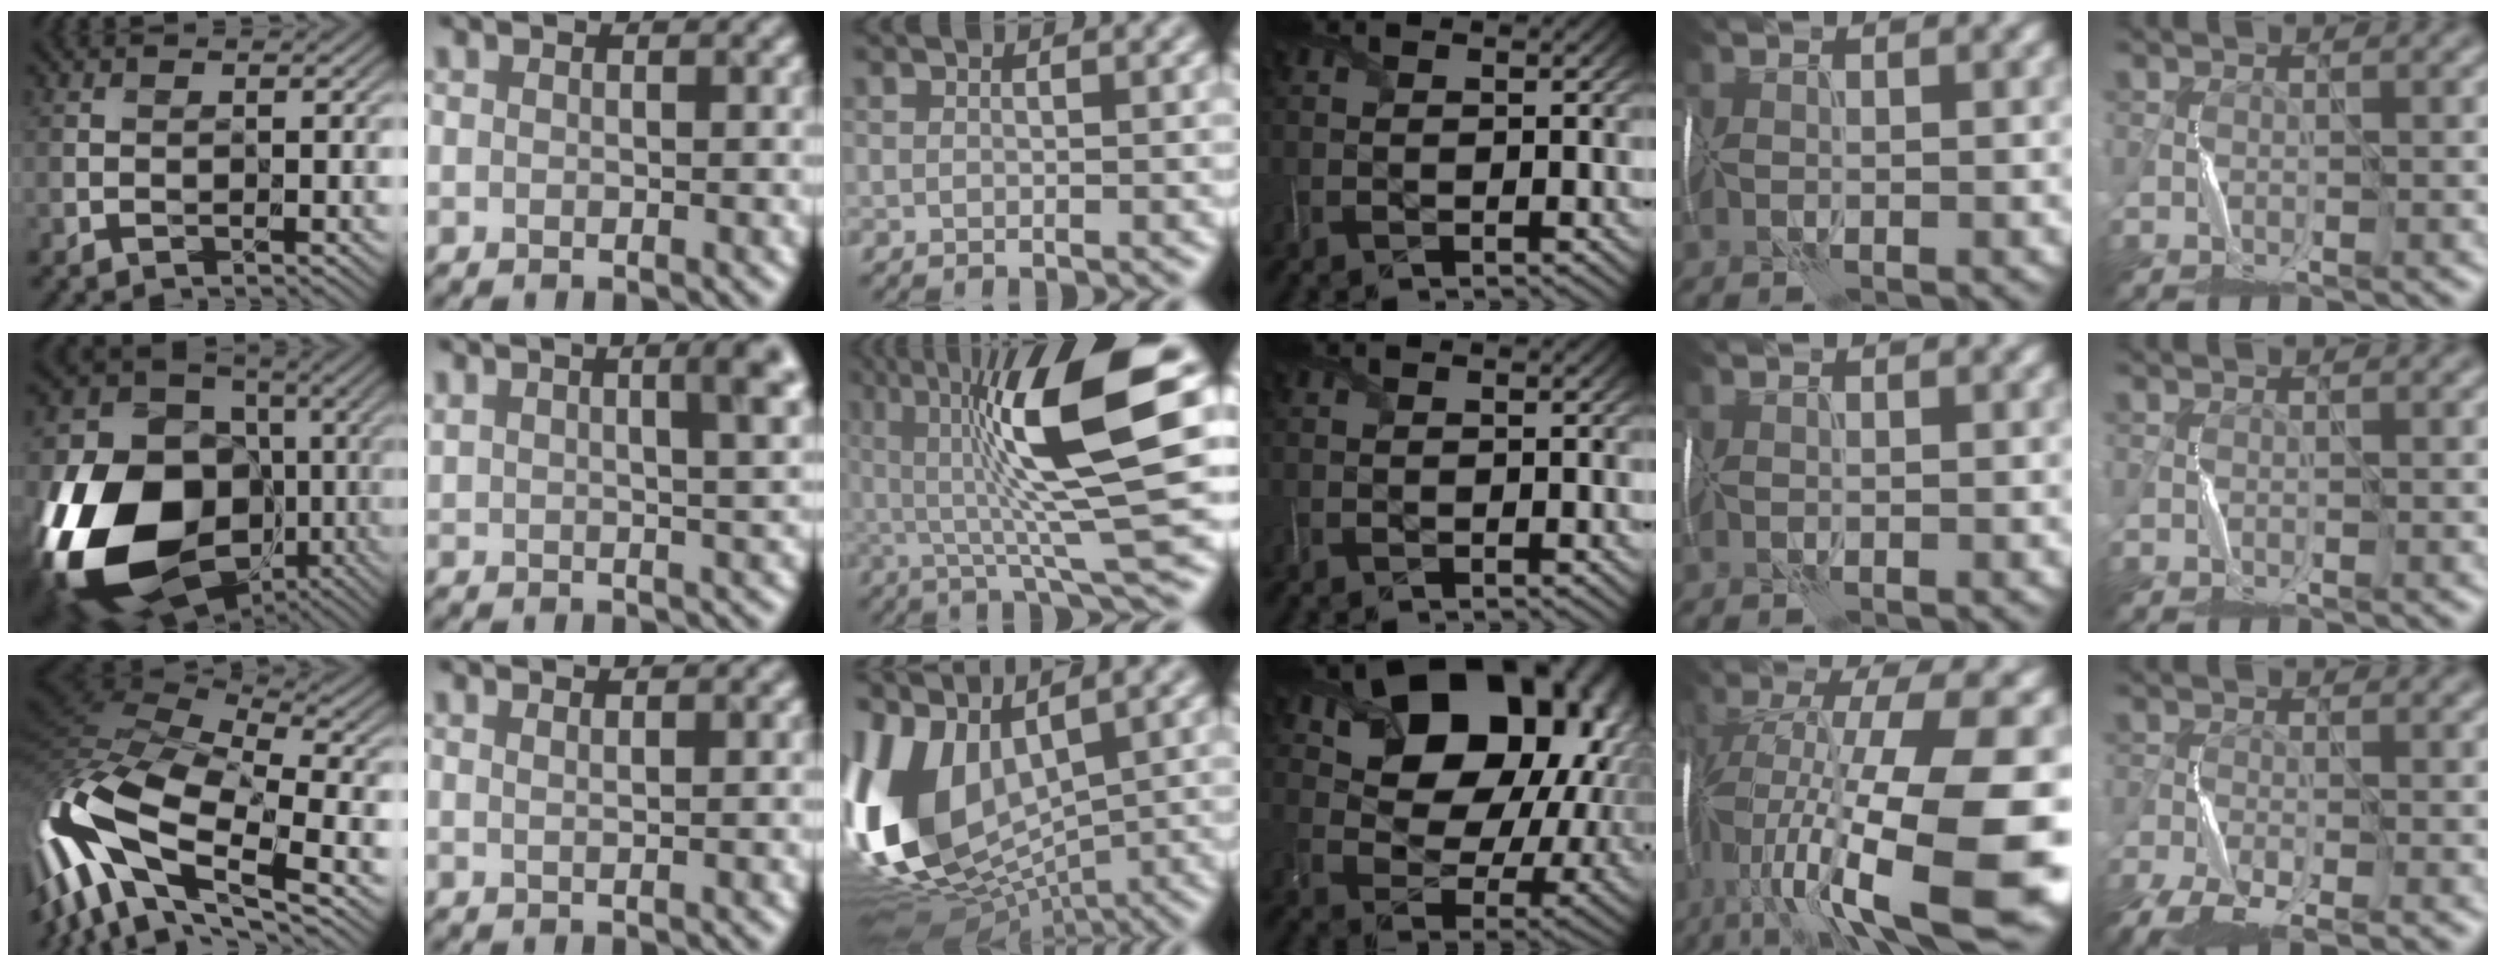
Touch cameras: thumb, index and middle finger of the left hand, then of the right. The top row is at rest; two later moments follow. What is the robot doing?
{"motion": "wrap", "object": "ribbon"}